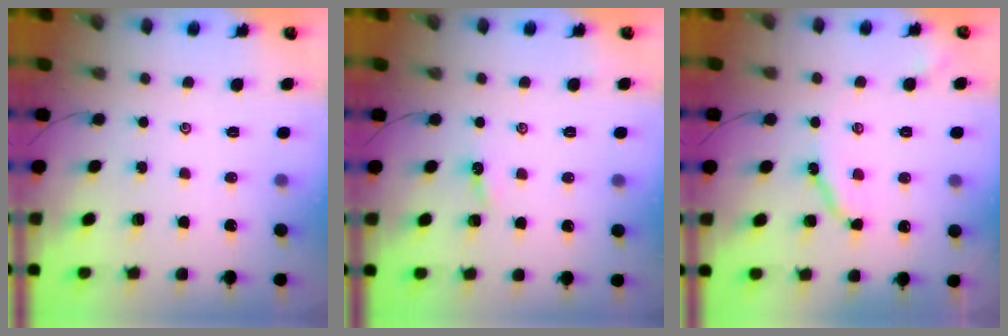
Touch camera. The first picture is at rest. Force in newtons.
{"total": 2.4, "press": 2.4, "slide": 0.3}
{"total": 6.7, "press": 6.6, "slide": 0.8}